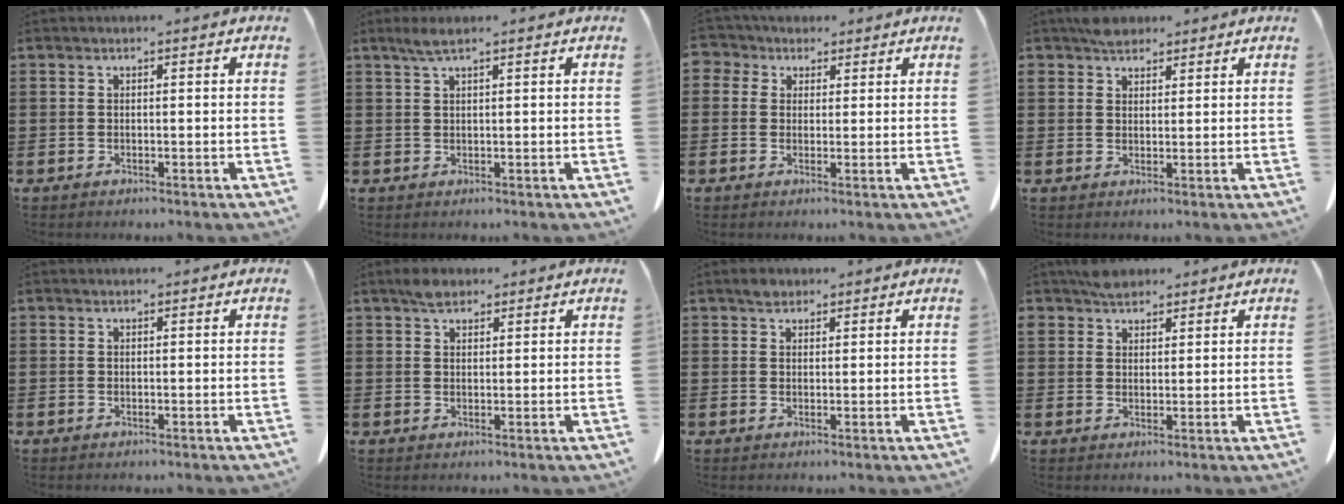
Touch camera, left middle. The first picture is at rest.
{"total": 2.1, "force": [1.4, 0.2, 1.6], "torque": [-0.033, 0.000, 0.026]}
{"total": 3.3, "force": [1.8, 2.6, 0.8], "torque": [-0.023, 0.008, 0.031]}
{"total": 3.1, "force": [2.7, 1.4, 0.6], "torque": [-0.019, 0.002, 0.054]}
{"total": 0.0}
{"total": 2.6, "force": [2.1, 1.2, 1.0], "torque": [-0.017, 0.000, 0.039]}
{"total": 2.0, "force": [1.6, 1.1, 0.5], "torque": [-0.006, 0.000, 0.030]}
{"total": 3.2, "force": [2.8, 1.5, 0.4], "torque": [-0.017, 0.001, 0.057]}